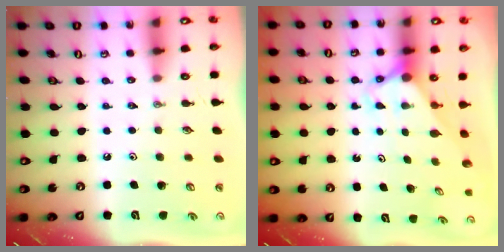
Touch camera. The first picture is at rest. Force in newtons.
{"total": 2.7, "press": 2.7, "slide": 0.0}